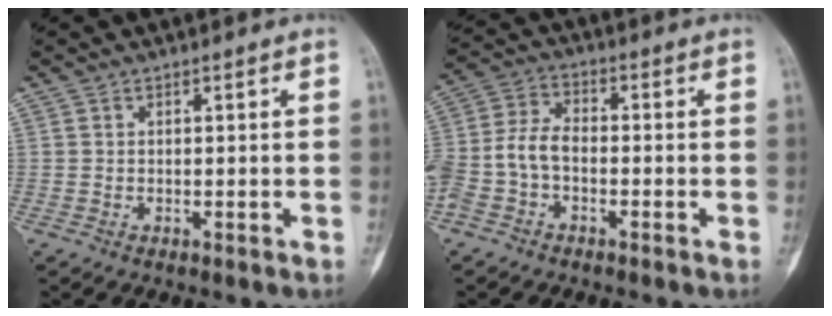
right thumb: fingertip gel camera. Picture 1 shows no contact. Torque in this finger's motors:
{"motor_torque": [0.25, 0.13, 1.24, -0.36, 0.06]}